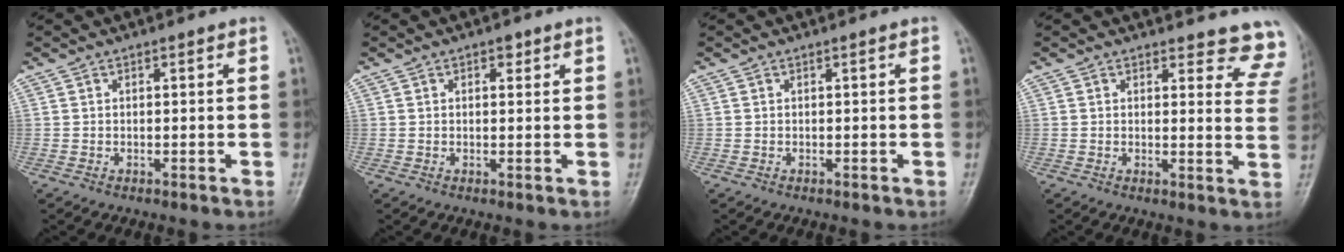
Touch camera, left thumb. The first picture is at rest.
{"total": 1.8, "force": [1.0, 1.0, 1.1], "torque": [-0.005, -0.002, 0.011]}
{"total": 0.0}
{"total": 10.1, "force": [9.6, 3.0, 0.5], "torque": [0.050, -0.082, 0.067]}